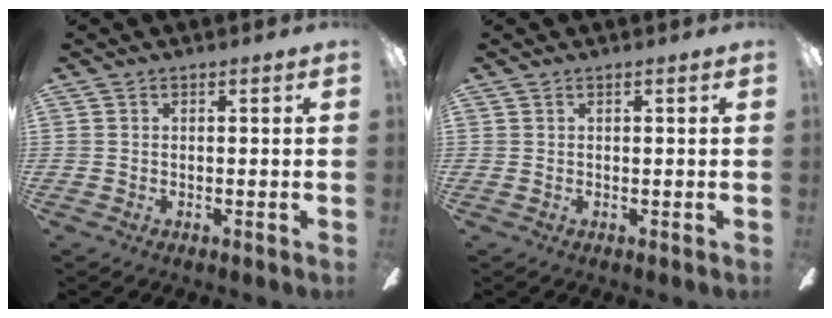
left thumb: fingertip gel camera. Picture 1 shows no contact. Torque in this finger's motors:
{"motor_torque": [0.02, 0.04, 0.07, 0.18, -0.01]}